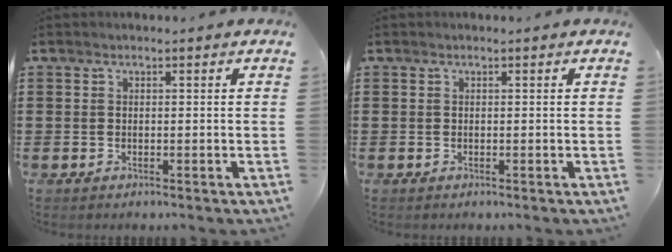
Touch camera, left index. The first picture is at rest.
{"total": 0.0}